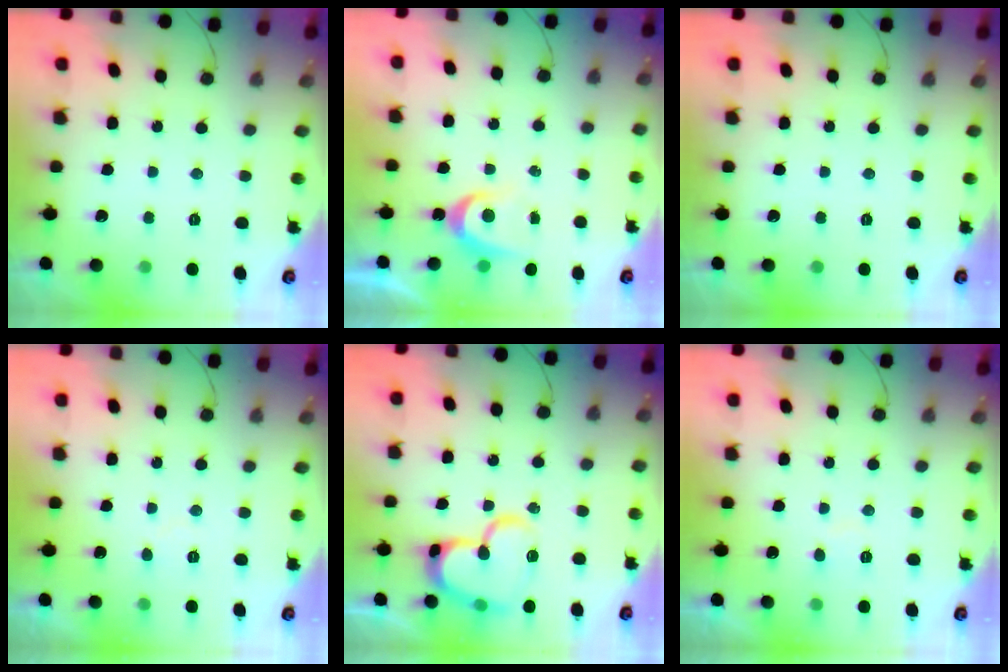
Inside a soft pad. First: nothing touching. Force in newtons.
{"total": 4.9, "press": 4.9, "slide": 0.5}
{"total": 0.0}
{"total": 3.1, "press": 3.1, "slide": 0.2}
{"total": 17.8, "press": 17.6, "slide": 2.1}
{"total": 5.3, "press": 5.3, "slide": 0.4}